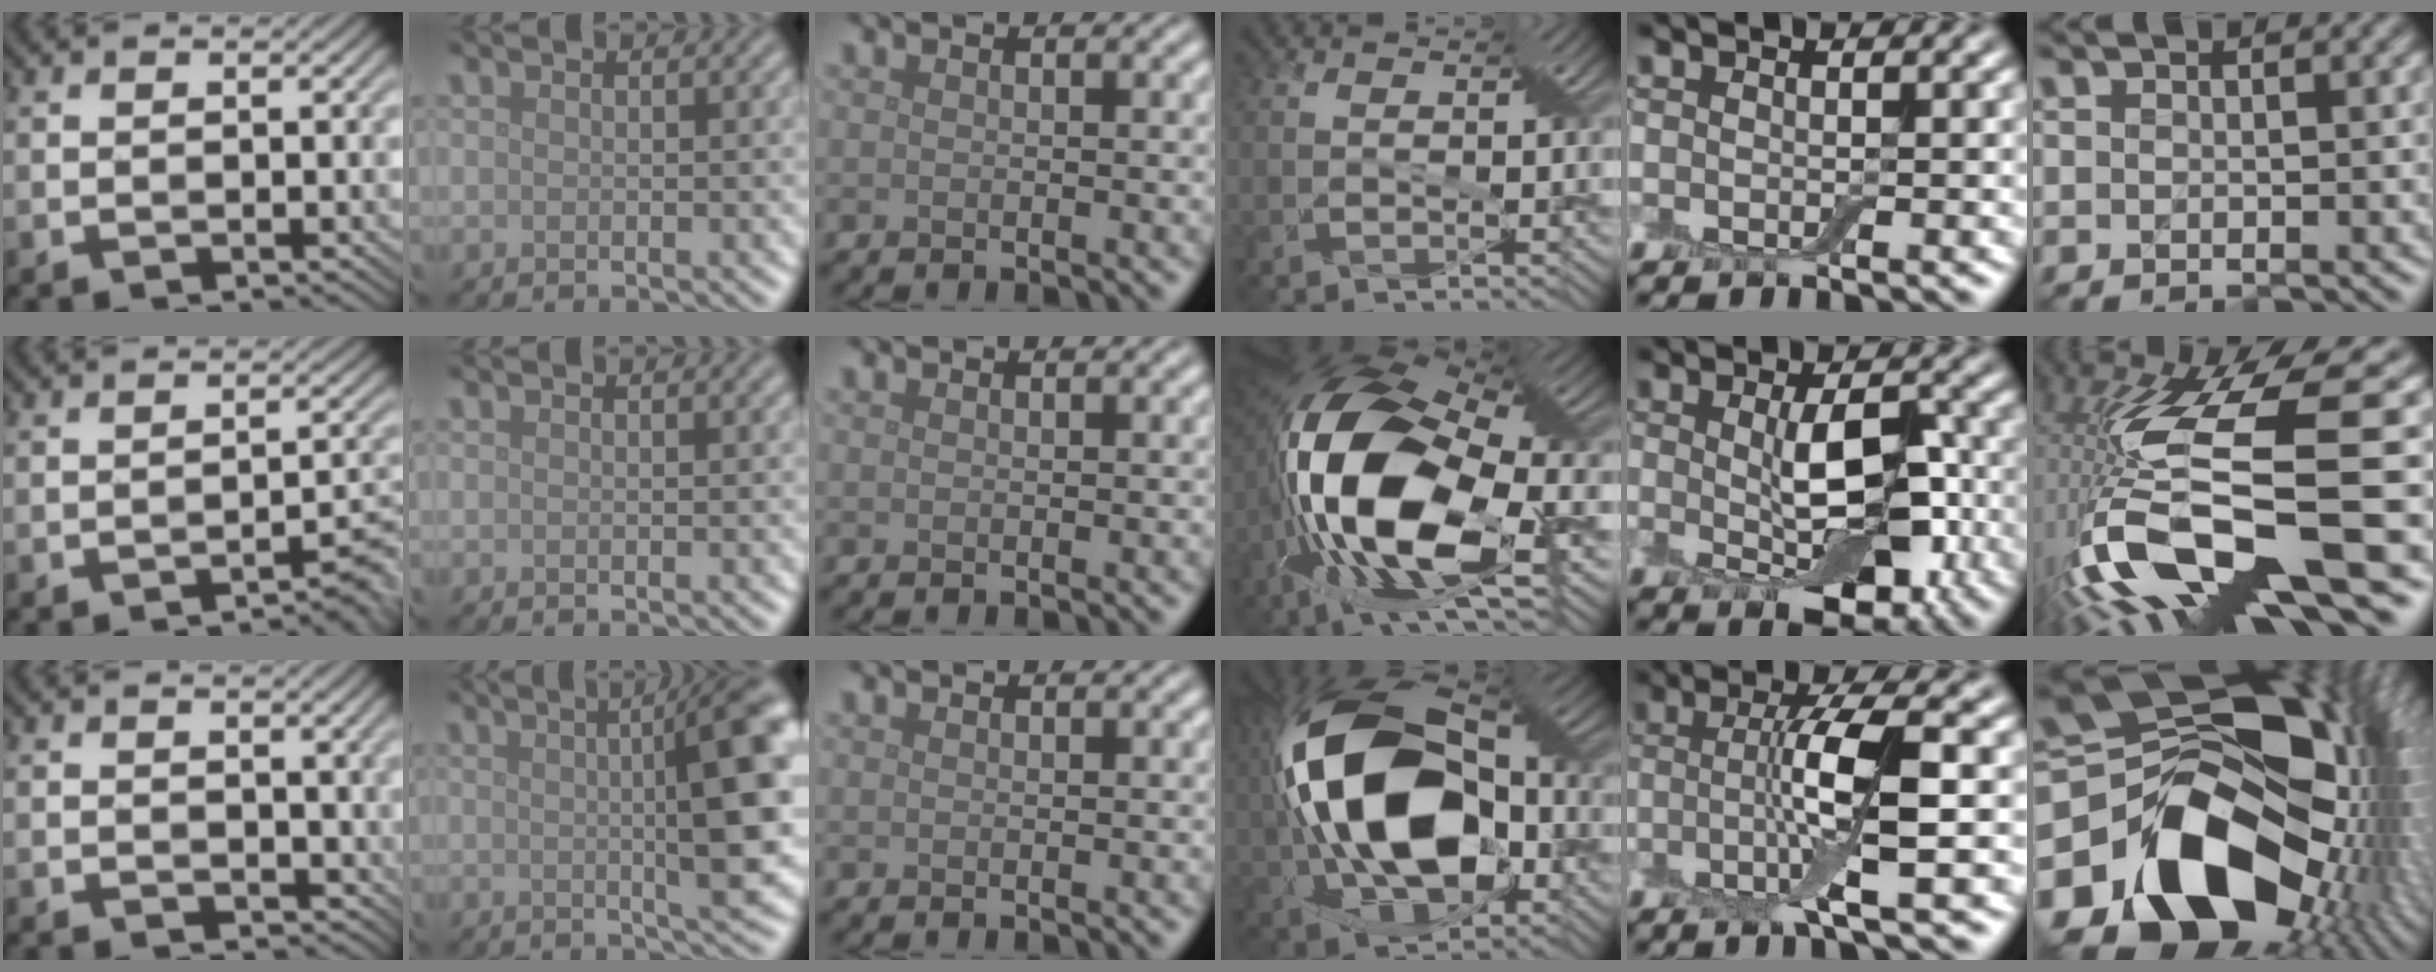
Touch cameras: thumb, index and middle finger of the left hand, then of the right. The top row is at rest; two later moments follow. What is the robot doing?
{"motion": "cut", "object": "cling film"}